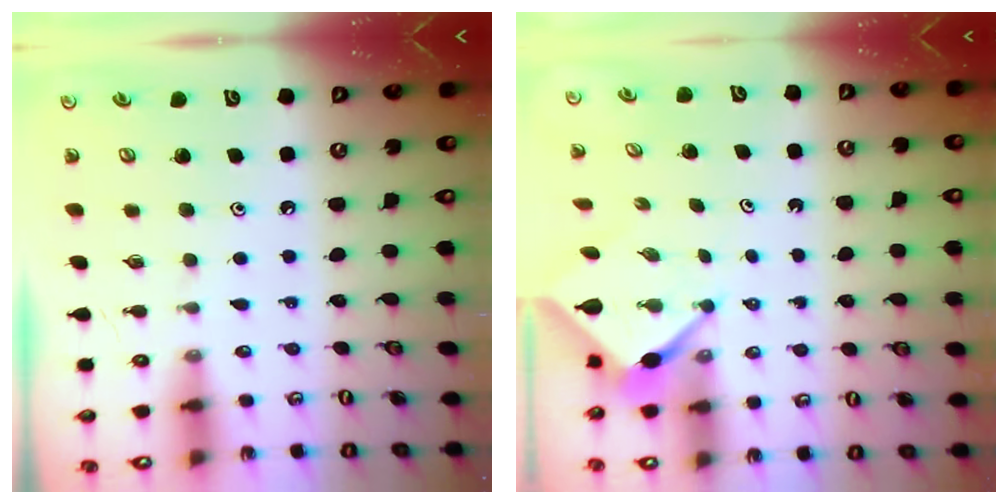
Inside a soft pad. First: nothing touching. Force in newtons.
{"total": 3.0, "press": 3.0, "slide": 0.2}